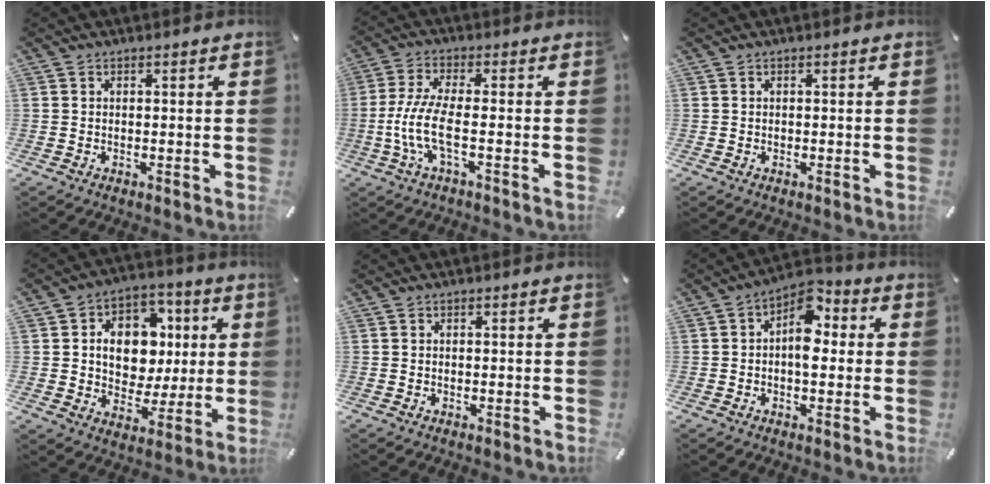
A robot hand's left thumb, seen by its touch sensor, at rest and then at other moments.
{"total": 8.9, "force": [-1.7, 2.4, 8.4], "torque": [-0.187, -0.017, -0.034]}
{"total": 0.0}
{"total": 12.1, "force": [1.2, 10.5, 5.8], "torque": [-0.087, 0.002, 0.031]}
{"total": 0.0}
{"total": 8.3, "force": [1.3, 5.1, 6.4], "torque": [-0.080, -0.008, 0.018]}